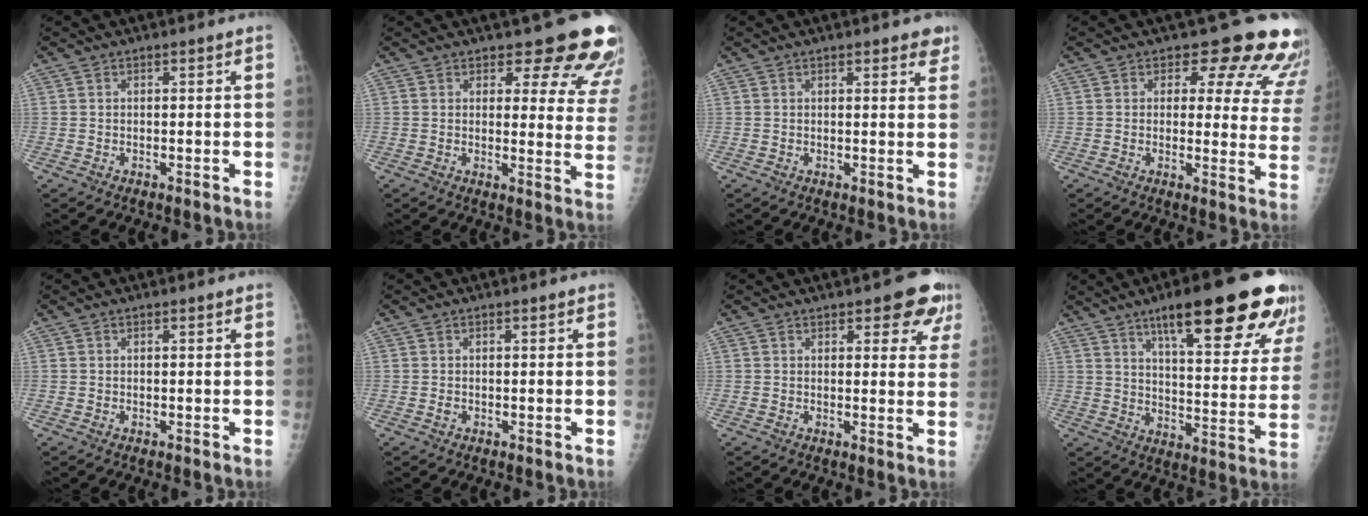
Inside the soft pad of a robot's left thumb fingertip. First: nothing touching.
{"total": 14.4, "force": [12.1, 5.1, 6.1], "torque": [-0.013, -0.079, 0.119]}
{"total": 3.4, "force": [2.4, 1.2, 2.1], "torque": [-0.005, -0.008, 0.025]}
{"total": 15.0, "force": [11.8, 6.5, 6.6], "torque": [-0.014, -0.077, 0.107]}
{"total": 0.0}
{"total": 0.6, "force": [0.0, 0.4, 0.4], "torque": [-0.004, 0.000, -0.001]}
{"total": 7.0, "force": [4.3, 3.1, 4.6], "torque": [-0.018, -0.016, 0.044]}
{"total": 24.7, "force": [15.1, 5.7, 18.7], "torque": [-0.231, -0.047, 0.216]}